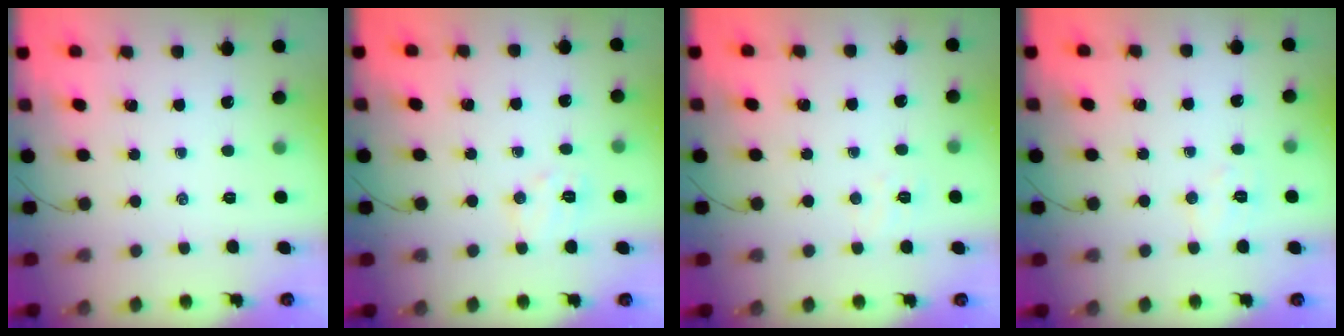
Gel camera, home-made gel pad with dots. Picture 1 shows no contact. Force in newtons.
{"total": 6.0, "press": 5.9, "slide": 1.1}
{"total": 3.9, "press": 3.8, "slide": 0.9}
{"total": 6.2, "press": 6.1, "slide": 1.3}